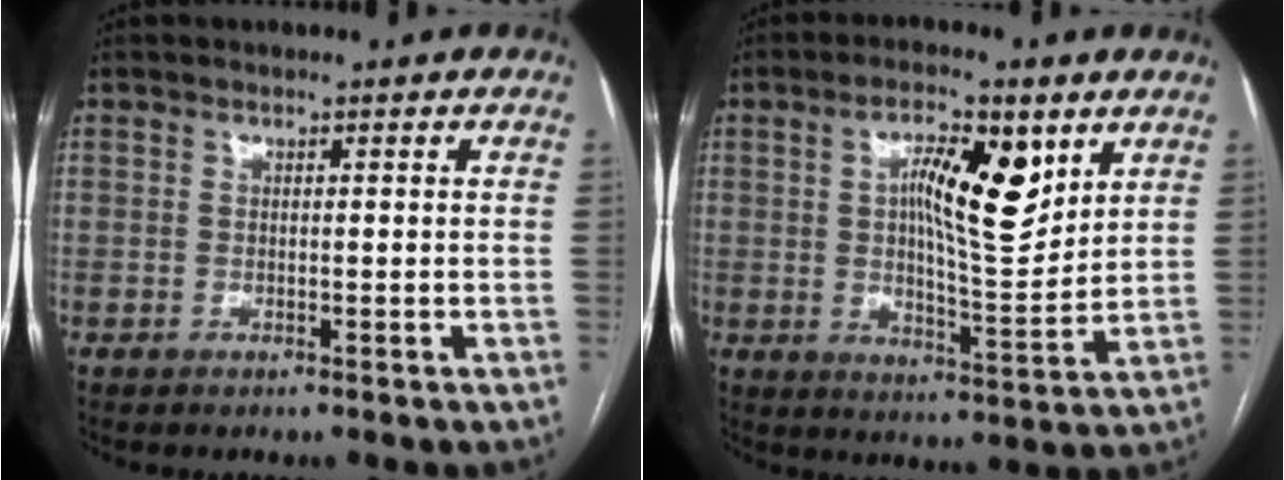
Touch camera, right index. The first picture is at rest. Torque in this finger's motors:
{"motor_torque": [0.77, -0.12, 0.47, 0.17]}